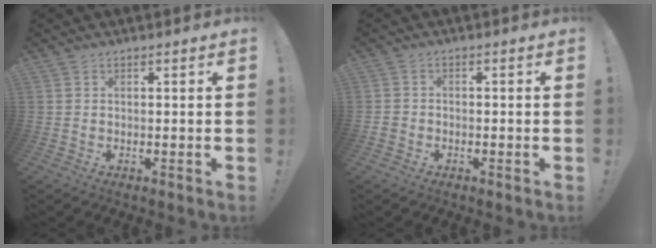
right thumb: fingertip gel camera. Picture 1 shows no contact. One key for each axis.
{"total": 2.2, "fx": -1.3, "fy": 1.7, "fz": 0.6, "tx": -0.005, "ty": 0.010, "tz": -0.023}